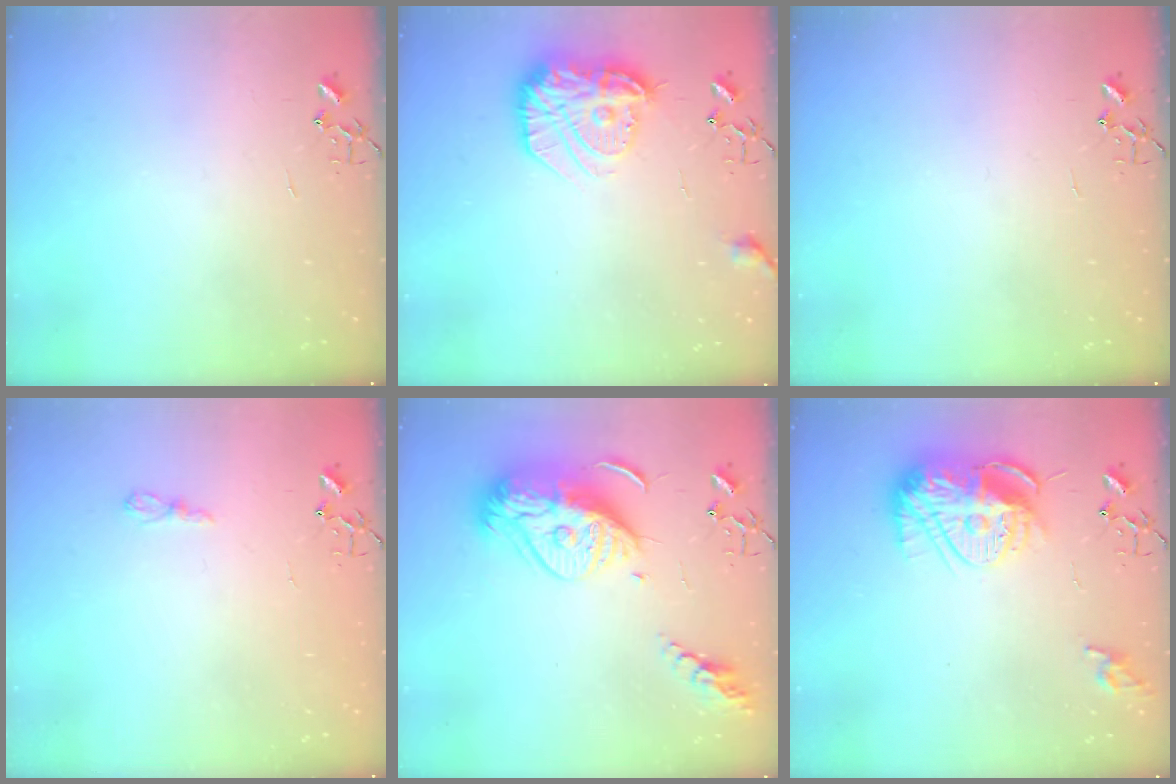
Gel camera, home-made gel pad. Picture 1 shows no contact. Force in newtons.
{"total": 17.2, "press": 17.2, "slide": 1.1}
{"total": 0.0}
{"total": 5.7, "press": 5.7, "slide": 0.3}
{"total": 18.4, "press": 18.3, "slide": 1.7}
{"total": 15.3, "press": 15.3, "slide": 0.9}